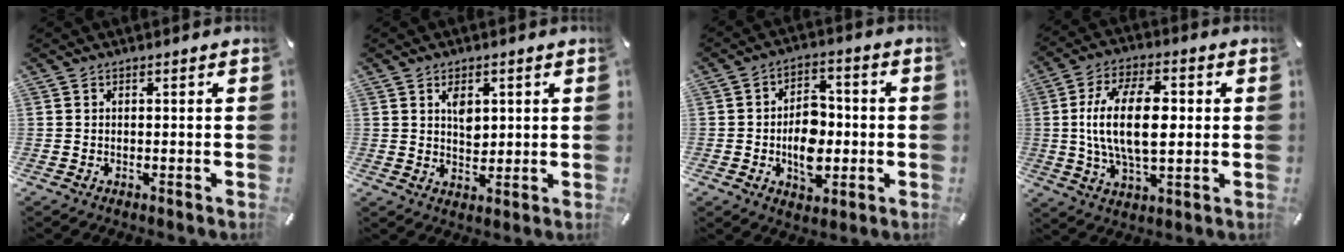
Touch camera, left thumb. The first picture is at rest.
{"total": 4.7, "force": [1.9, 3.2, 2.9], "torque": [-0.039, -0.007, 0.029]}
{"total": 10.2, "force": [-1.6, 7.3, 7.0], "torque": [-0.109, 0.003, -0.029]}
{"total": 15.8, "force": [1.4, 8.1, 13.5], "torque": [-0.267, 0.003, 0.018]}